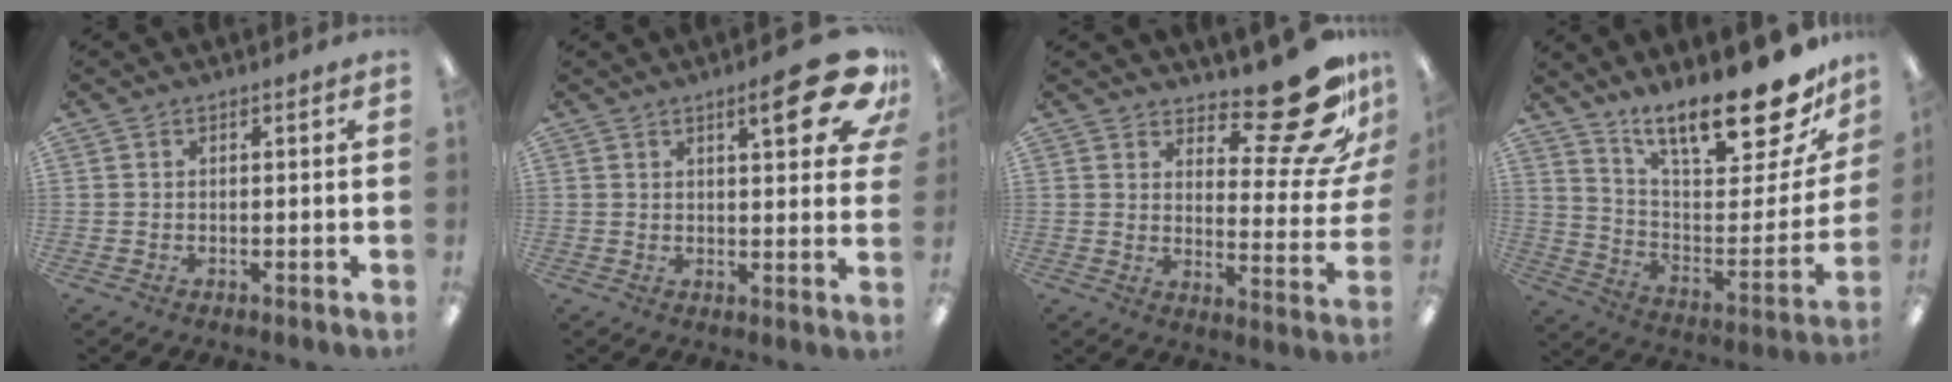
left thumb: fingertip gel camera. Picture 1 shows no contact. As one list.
[{"total": 13.8, "force": [7.2, 4.1, 11.0], "torque": [-0.130, -0.035, 0.105]}, {"total": 19.6, "force": [14.3, 6.0, 12.1], "torque": [-0.136, -0.116, 0.231]}, {"total": 22.6, "force": [16.9, 6.1, 13.6], "torque": [-0.193, -0.127, 0.281]}]